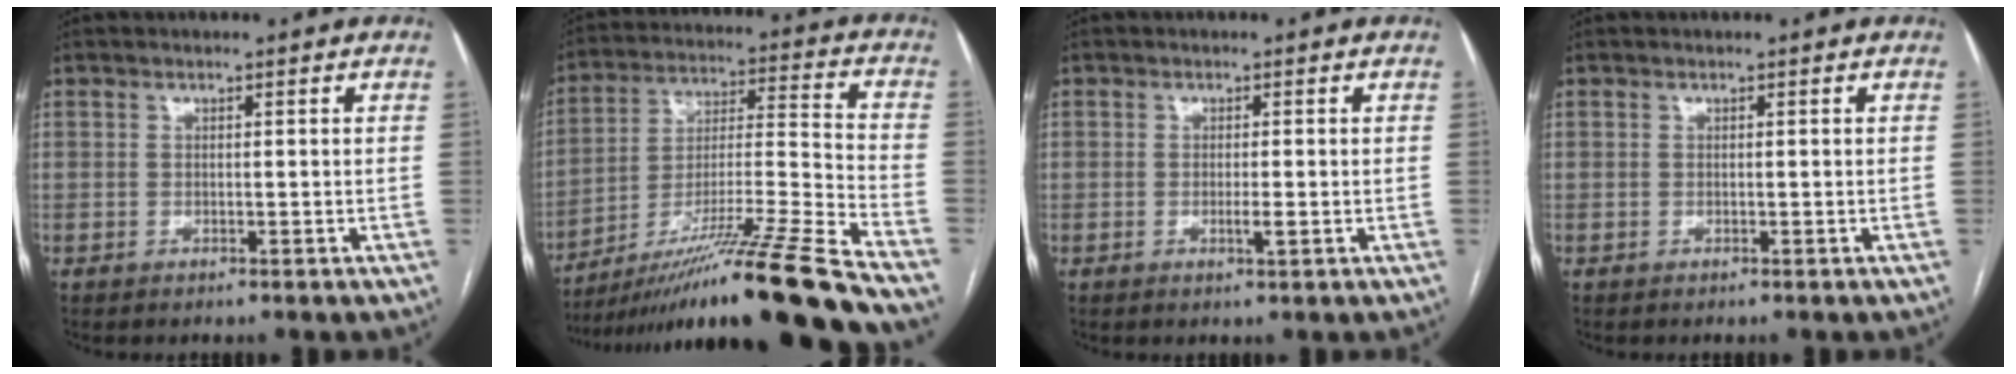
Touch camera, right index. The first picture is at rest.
{"total": 24.4, "force": [-19.4, -2.3, 14.6], "torque": [-0.203, -0.026, -0.330]}
{"total": 1.6, "force": [-0.4, 0.4, 1.5], "torque": [-0.026, -0.002, -0.007]}
{"total": 0.0}